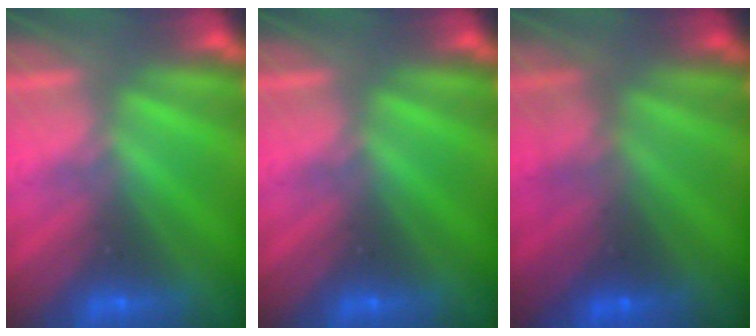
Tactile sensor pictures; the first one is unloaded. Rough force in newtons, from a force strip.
{"total": 0.0}
{"total": 2.9}